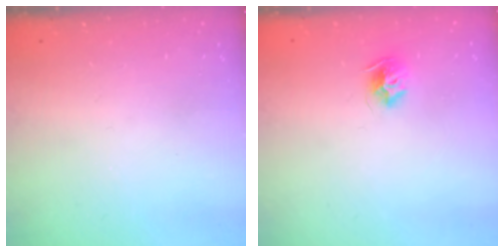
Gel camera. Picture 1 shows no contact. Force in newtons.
{"total": 8.1, "press": 8.1, "slide": 0.2}